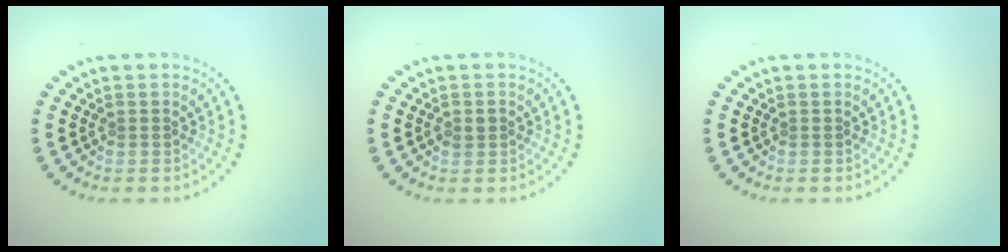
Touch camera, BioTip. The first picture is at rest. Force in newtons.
{"total": 1.0, "press": 1.0, "slide": 0.1}
{"total": 0.0}